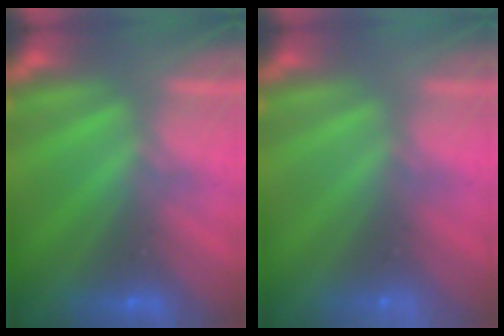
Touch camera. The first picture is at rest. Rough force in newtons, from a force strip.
{"total": 2.3}